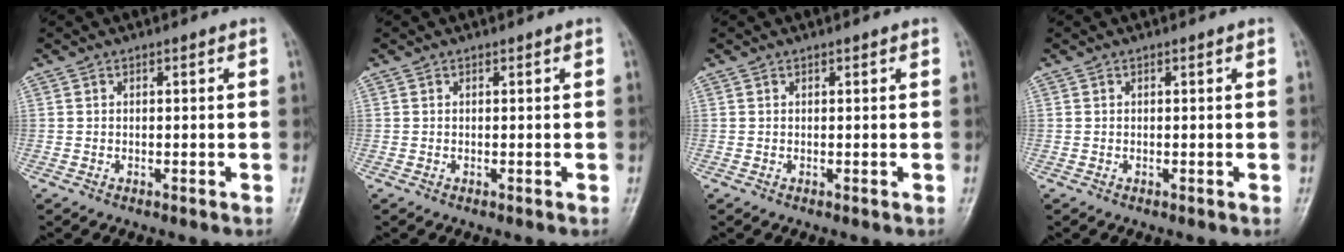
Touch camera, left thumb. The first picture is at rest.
{"total": 0.0}
{"total": 0.0}
{"total": 0.0}